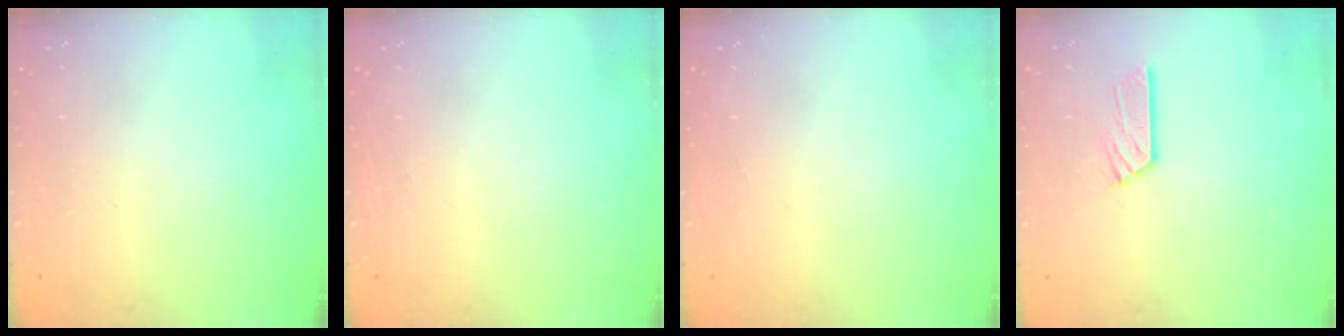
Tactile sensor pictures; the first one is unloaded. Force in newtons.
{"total": 0.0}
{"total": 0.0}
{"total": 6.9, "press": 6.9, "slide": 0.6}